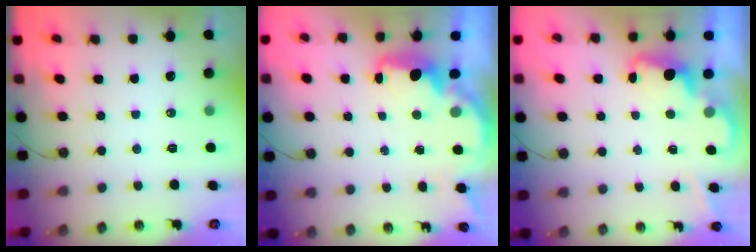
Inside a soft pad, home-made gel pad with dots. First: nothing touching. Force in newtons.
{"total": 3.9, "press": 3.9, "slide": 0.6}
{"total": 2.0, "press": 1.9, "slide": 0.5}